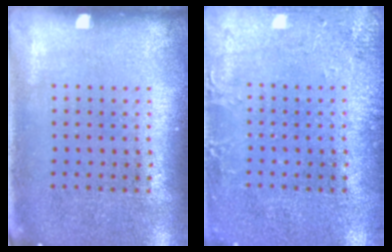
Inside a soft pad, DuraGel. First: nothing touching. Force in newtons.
{"total": 2.1, "press": 2.1, "slide": 0.1}